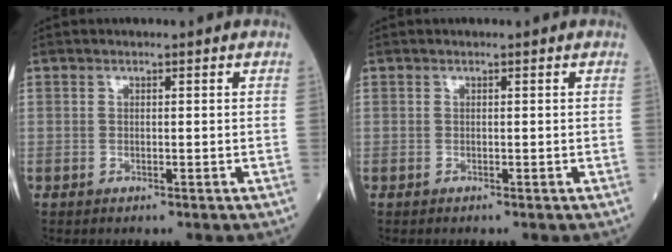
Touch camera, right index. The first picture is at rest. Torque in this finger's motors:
{"motor_torque": [0.14, -0.19, 0.00, 0.01]}